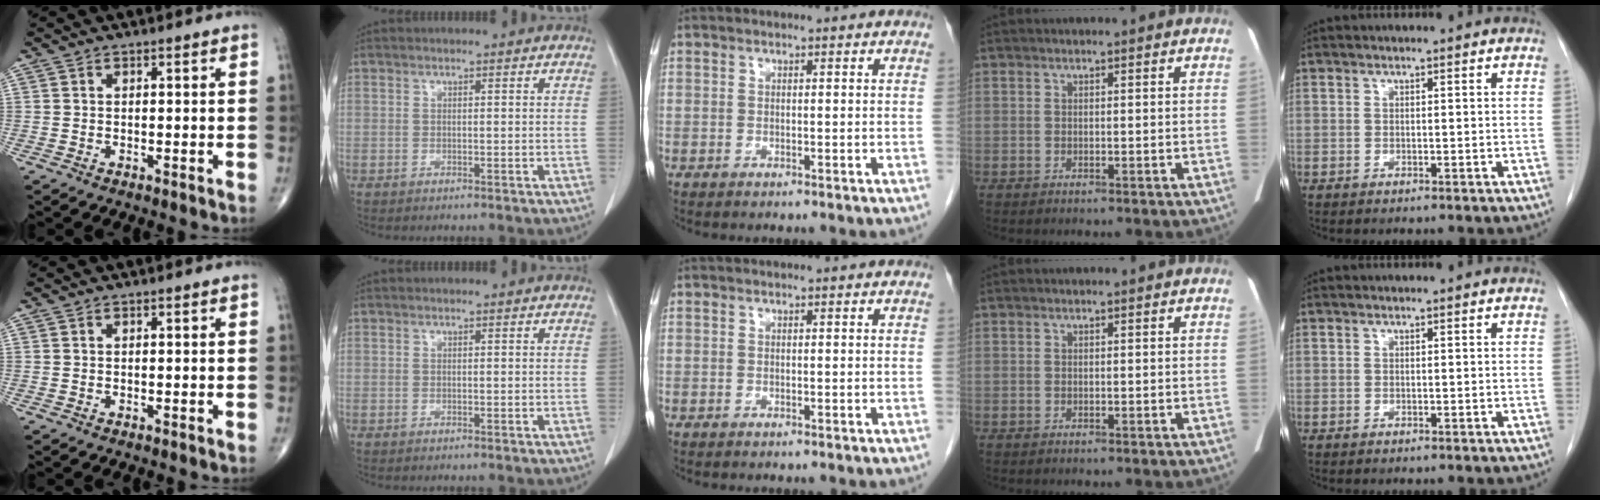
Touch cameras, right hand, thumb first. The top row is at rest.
{}